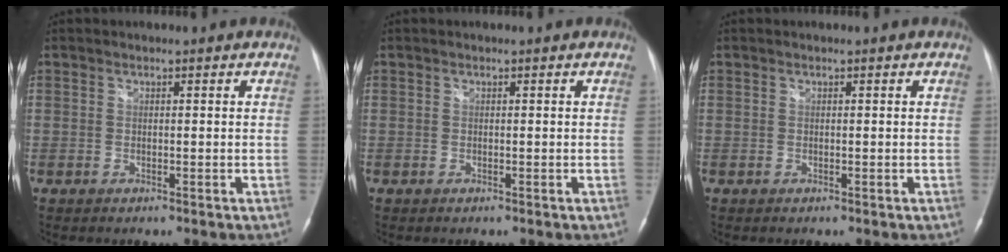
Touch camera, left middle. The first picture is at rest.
{"total": 0.0}
{"total": 0.0}